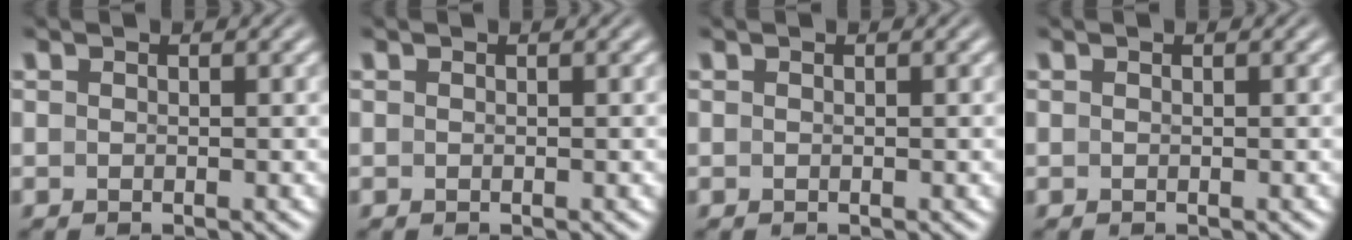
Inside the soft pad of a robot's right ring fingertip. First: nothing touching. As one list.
[{"total": 0.0}, {"total": 0.0}, {"total": 0.0}]